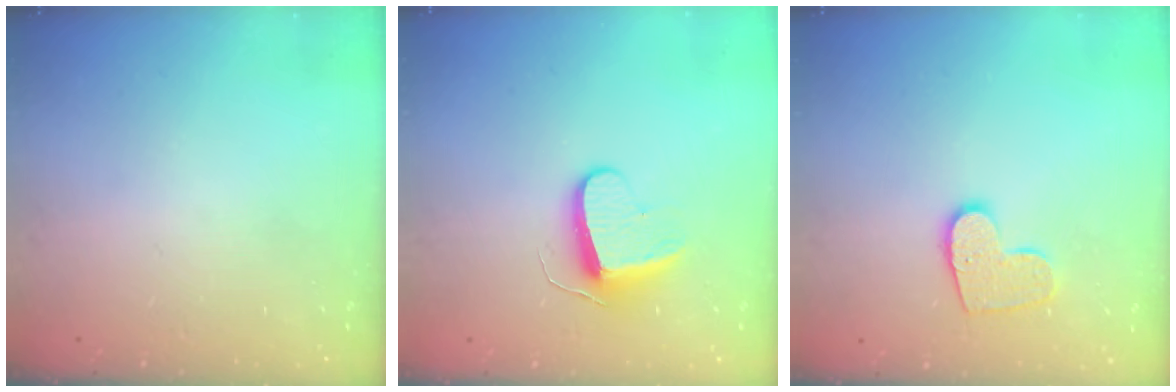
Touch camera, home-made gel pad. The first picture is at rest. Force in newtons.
{"total": 8.9, "press": 8.9, "slide": 0.7}
{"total": 10.9, "press": 10.9, "slide": 0.5}